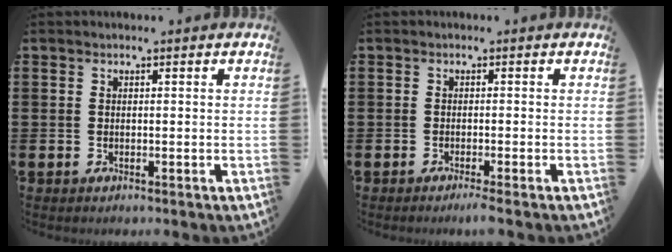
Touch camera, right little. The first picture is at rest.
{"total": 1.2, "force": [-0.8, -0.1, 0.9], "torque": [-0.012, -0.001, -0.016]}